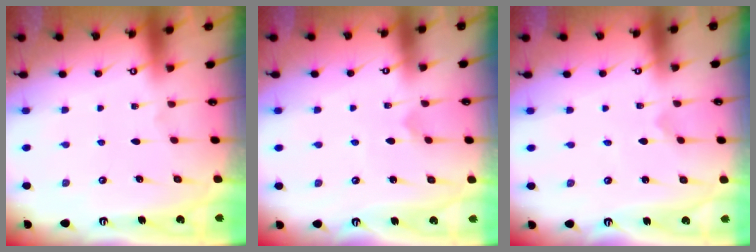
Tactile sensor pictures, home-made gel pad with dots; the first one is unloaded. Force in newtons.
{"total": 3.1, "press": 3.1, "slide": 0.2}
{"total": 0.0}